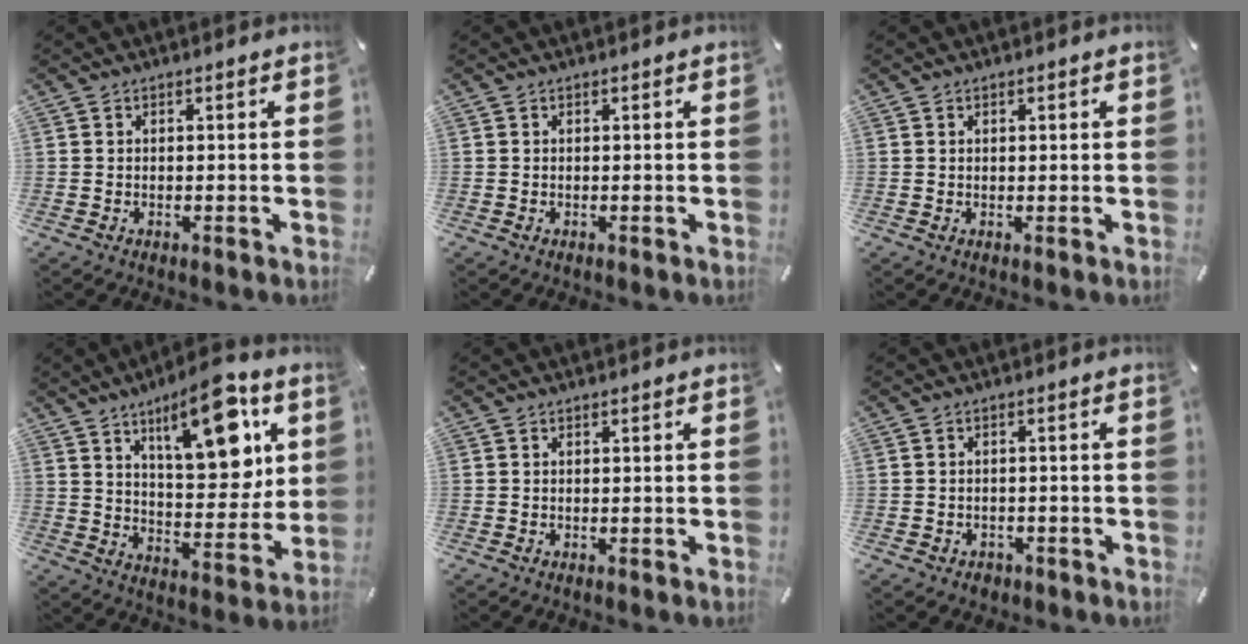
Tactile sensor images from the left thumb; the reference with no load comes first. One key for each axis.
{"total": 0.0}
{"total": 0.6, "fx": 0.2, "fy": 0.4, "fz": 0.4, "tx": -0.009, "ty": 0.001, "tz": 0.004}
{"total": 17.8, "fx": 9.6, "fy": 7.1, "fz": 13.1, "tx": -0.178, "ty": -0.052, "tz": 0.151}
{"total": 0.0}
{"total": 2.1, "fx": -1.1, "fy": 1.6, "fz": 0.6, "tx": -0.011, "ty": 0.004, "tz": -0.023}